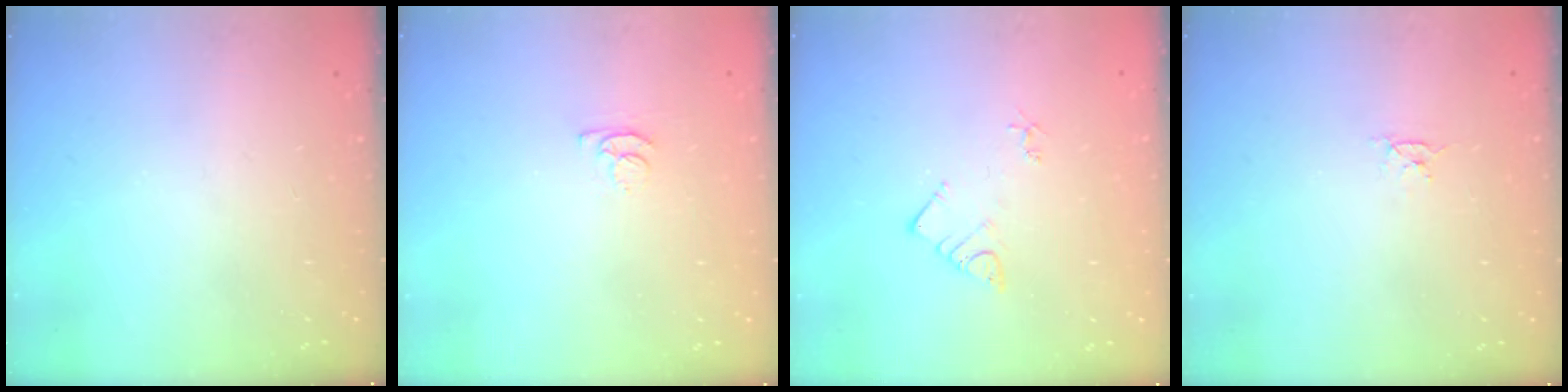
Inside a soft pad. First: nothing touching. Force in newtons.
{"total": 3.4, "press": 3.4, "slide": 0.5}
{"total": 6.1, "press": 6.0, "slide": 0.4}
{"total": 2.8, "press": 2.8, "slide": 0.4}